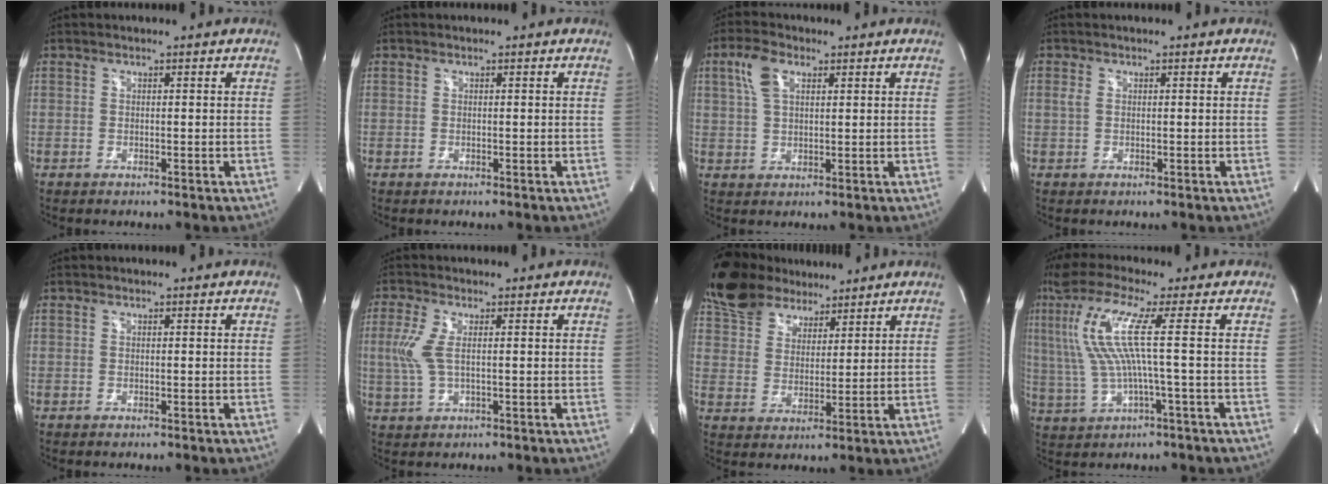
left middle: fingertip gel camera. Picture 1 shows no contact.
{"total": 0.0}
{"total": 5.2, "force": [2.4, 2.5, 3.8], "torque": [-0.088, 0.016, 0.049]}
{"total": 0.9, "force": [0.2, 0.5, 0.7], "torque": [-0.020, 0.004, 0.008]}
{"total": 0.0}
{"total": 4.5, "force": [0.5, 1.3, 4.3], "torque": [-0.115, -0.001, 0.010]}
{"total": 12.1, "force": [10.1, 5.4, 3.9], "torque": [-0.074, 0.030, 0.184]}
{"total": 11.6, "force": [2.2, -0.3, 11.4], "torque": [-0.250, 0.015, 0.042]}